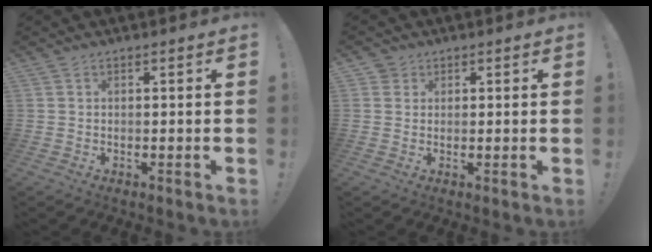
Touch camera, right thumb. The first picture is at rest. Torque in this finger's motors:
{"motor_torque": [-0.16, 0.23, 0.08, -0.12, 0.00]}